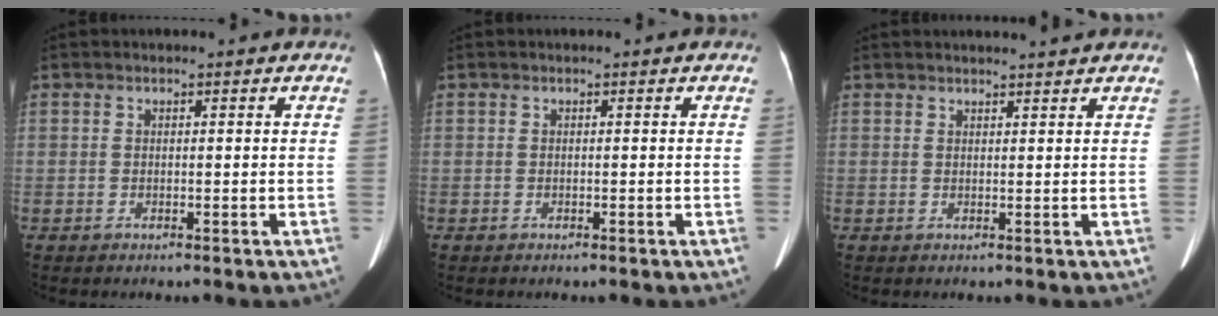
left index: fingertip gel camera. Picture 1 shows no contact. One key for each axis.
{"total": 0.0}
{"total": 3.0, "fx": 2.8, "fy": -0.4, "fz": 0.8, "tx": -0.011, "ty": 0.009, "tz": 0.037}